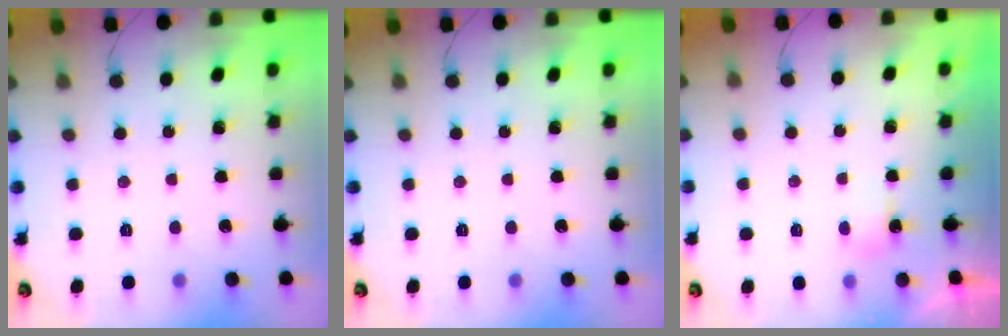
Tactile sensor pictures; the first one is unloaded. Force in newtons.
{"total": 0.0}
{"total": 2.3, "press": 2.1, "slide": 0.8}